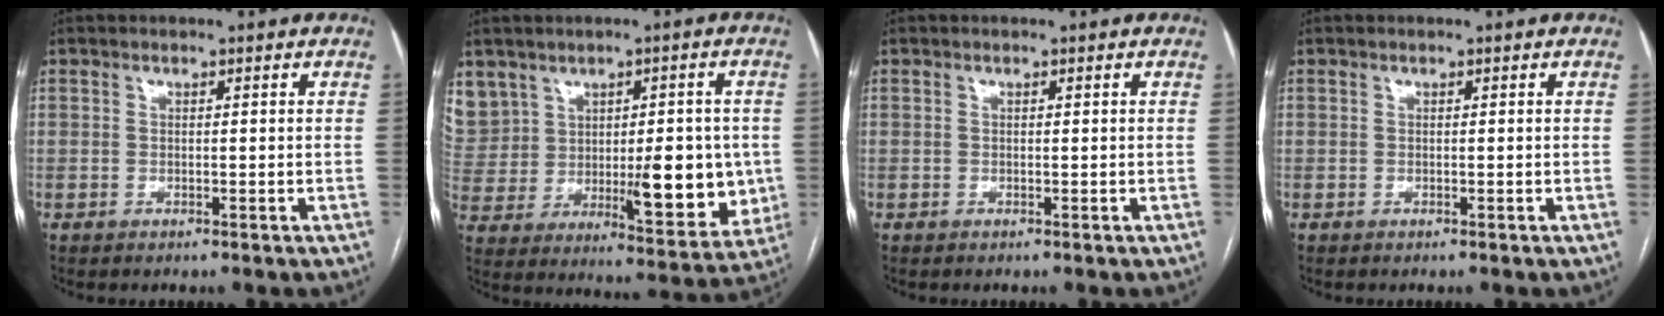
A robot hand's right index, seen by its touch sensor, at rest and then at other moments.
{"total": 18.5, "force": [3.9, 12.2, 13.4], "torque": [-0.244, 0.025, 0.106]}
{"total": 0.0}
{"total": 0.0}